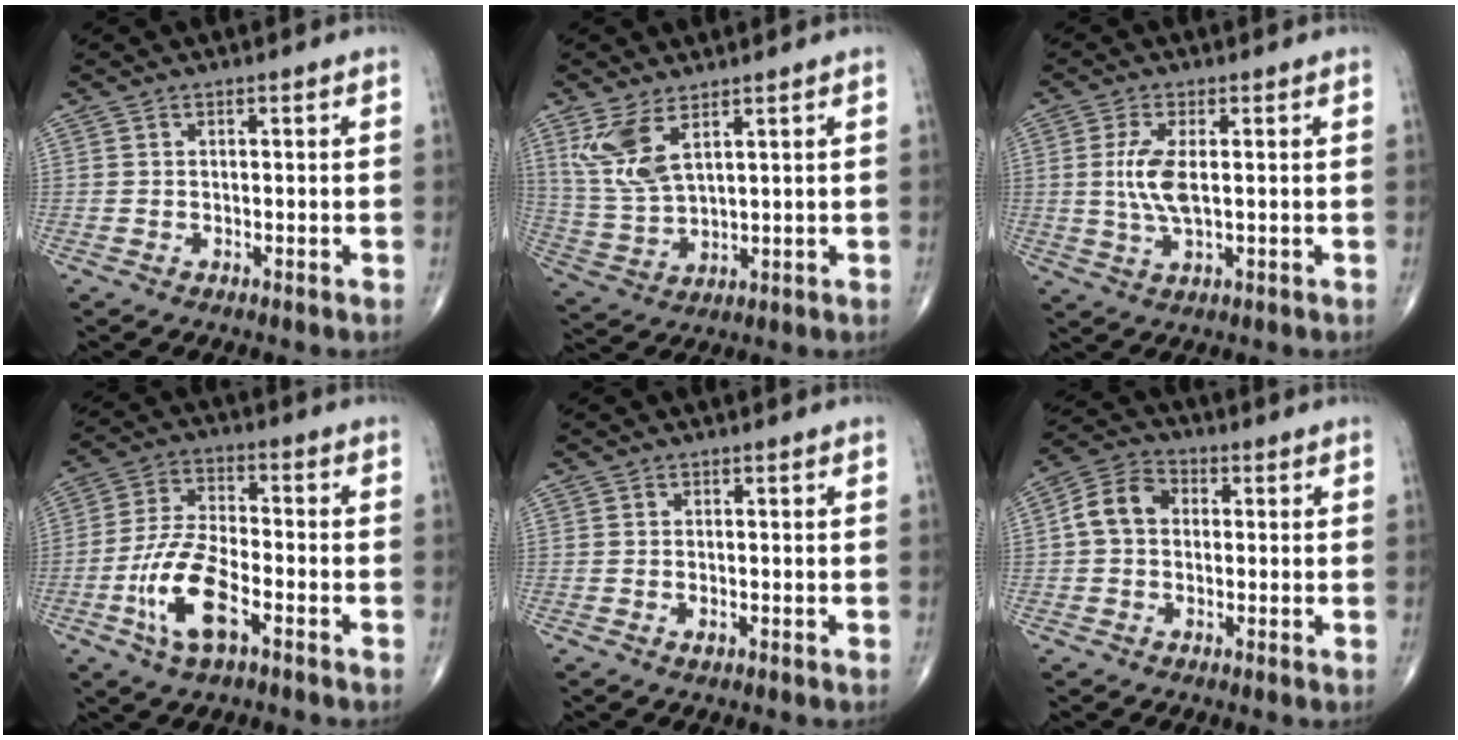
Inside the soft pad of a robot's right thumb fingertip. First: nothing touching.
{"total": 8.7, "force": [4.6, 3.5, 6.6], "torque": [-0.142, -0.021, 0.107]}
{"total": 6.2, "force": [0.6, 2.3, 5.7], "torque": [-0.131, -0.007, 0.013]}
{"total": 11.9, "force": [-4.9, 4.8, 9.7], "torque": [-0.199, 0.023, -0.094]}
{"total": 0.8, "force": [-0.3, 0.3, 0.7], "torque": [-0.011, -0.001, -0.006]}
{"total": 7.4, "force": [0.4, 5.7, 4.7], "torque": [-0.078, 0.024, -0.004]}